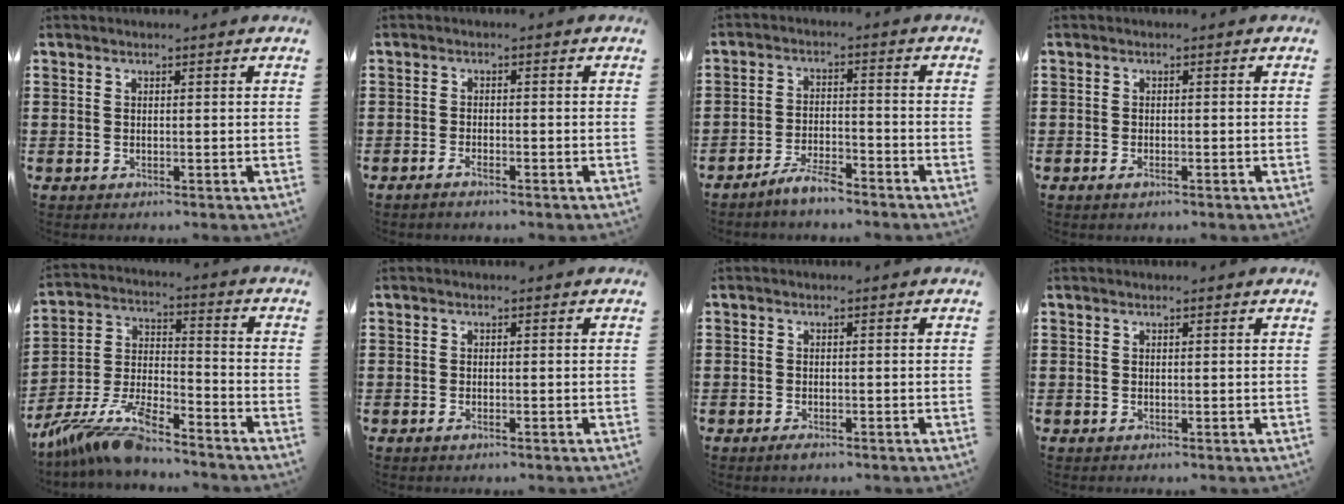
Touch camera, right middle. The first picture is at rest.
{"total": 1.3, "force": [-1.1, 0.2, 0.7], "torque": [-0.015, -0.003, -0.021]}
{"total": 4.6, "force": [-4.2, 0.6, 1.8], "torque": [-0.043, 0.002, -0.085]}
{"total": 1.0, "force": [-0.7, 0.3, 0.7], "torque": [-0.016, -0.001, -0.013]}
{"total": 10.7, "force": [-9.3, 1.9, 5.0], "torque": [-0.112, 0.015, -0.186]}
{"total": 0.8, "force": [-0.6, 0.2, 0.5], "torque": [-0.013, -0.003, -0.011]}
{"total": 0.9, "force": [-0.8, 0.4, 0.4], "torque": [-0.009, -0.004, -0.014]}
{"total": 0.0}